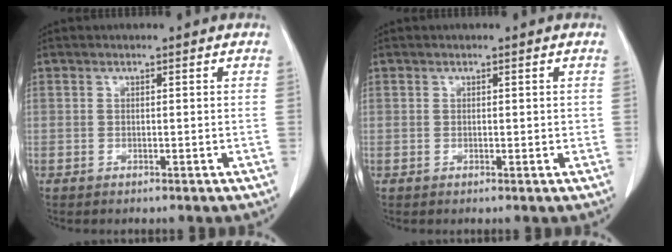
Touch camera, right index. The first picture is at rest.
{"total": 1.0, "force": [0.1, 0.7, 0.7], "torque": [-0.005, 0.002, 0.001]}